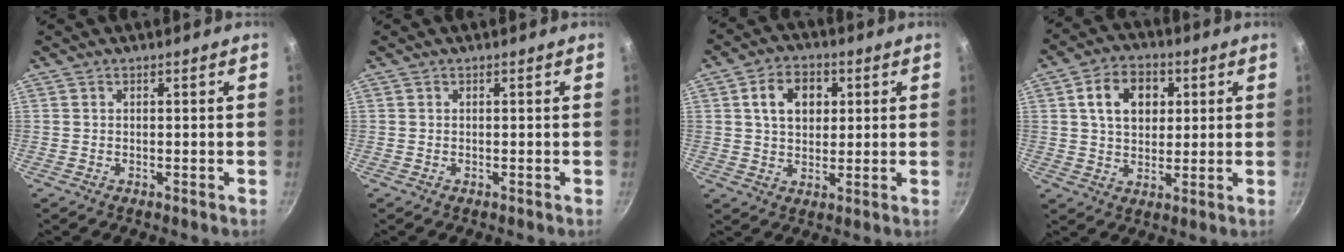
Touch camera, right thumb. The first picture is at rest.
{"total": 0.0}
{"total": 8.6, "force": [2.3, 6.2, 5.4], "torque": [-0.069, 0.006, 0.035]}
{"total": 10.2, "force": [2.8, 7.4, 6.4], "torque": [-0.086, 0.006, 0.041]}